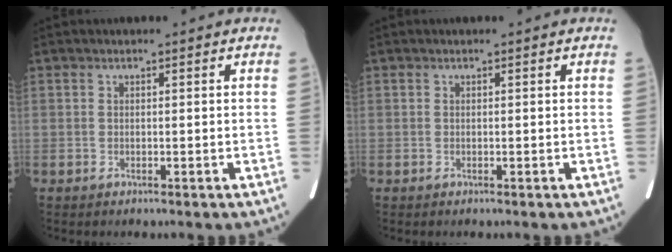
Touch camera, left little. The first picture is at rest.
{"total": 0.0}